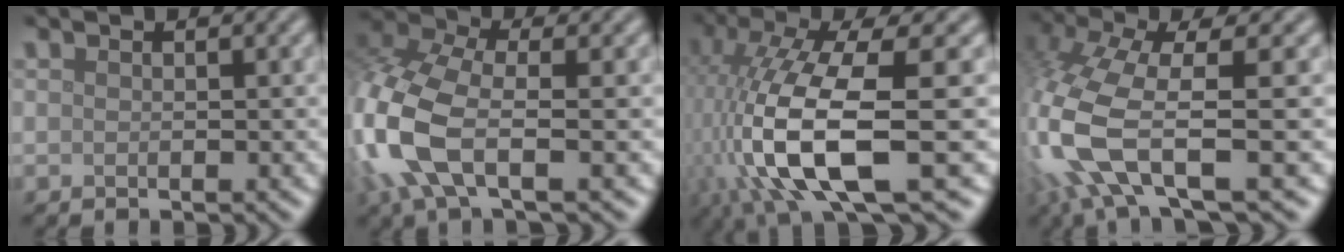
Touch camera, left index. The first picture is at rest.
{"total": 9.0, "force": [-2.5, 4.6, 7.3], "torque": [-0.185, -0.004, -0.065]}
{"total": 12.6, "force": [-2.4, 4.3, 11.6], "torque": [-0.253, -0.017, -0.040]}
{"total": 9.8, "force": [-2.2, 3.6, 8.9], "torque": [-0.215, -0.014, -0.043]}